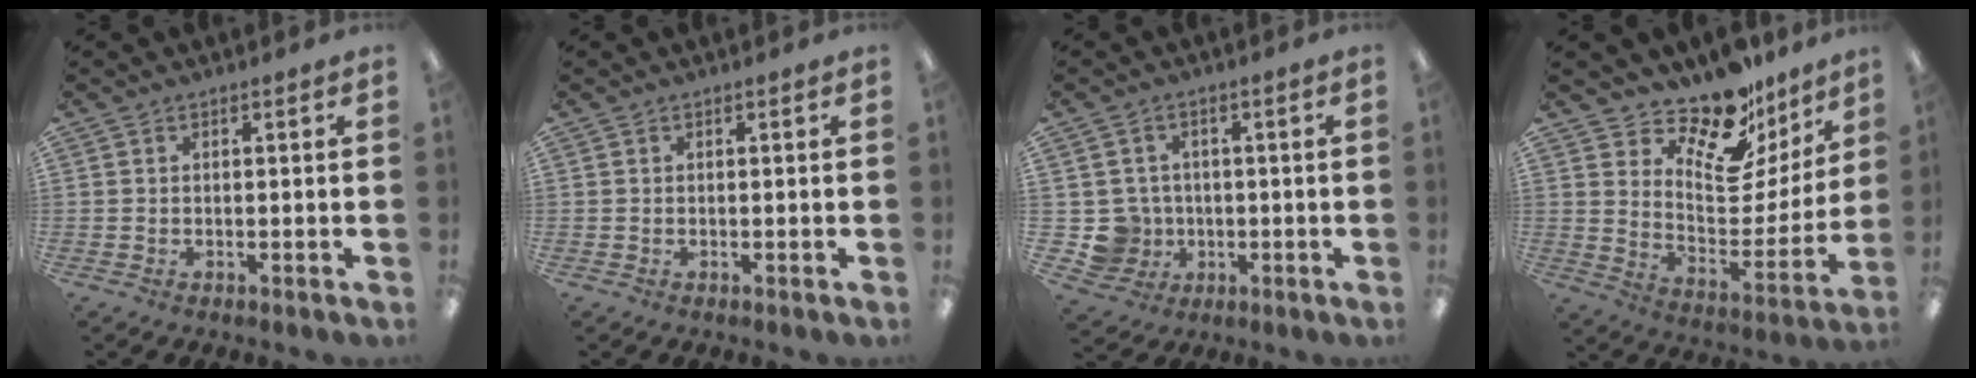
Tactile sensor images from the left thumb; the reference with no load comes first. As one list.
[{"total": 0.0}, {"total": 7.1, "force": [-0.3, 7.1, 0.9], "torque": [-0.049, 0.008, 0.003]}, {"total": 17.9, "force": [14.6, 7.0, 7.5], "torque": [-0.119, -0.120, 0.254]}]